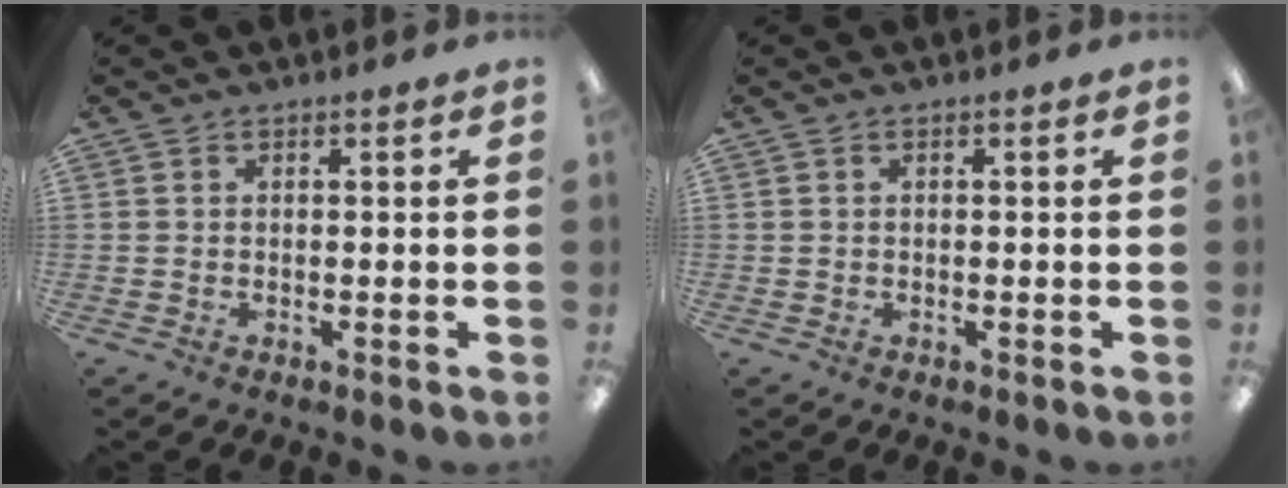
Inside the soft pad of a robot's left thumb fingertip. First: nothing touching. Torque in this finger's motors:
{"motor_torque": [-0.06, 0.05, -0.14, 0.02, 0.00]}